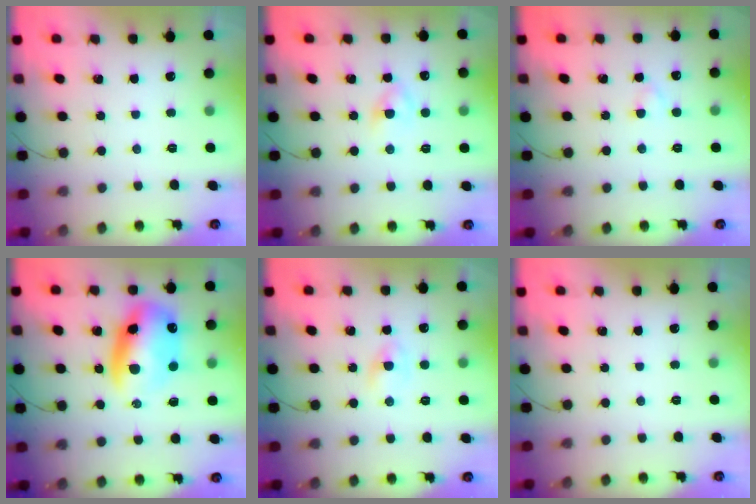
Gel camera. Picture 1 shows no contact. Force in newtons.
{"total": 2.8, "press": 2.6, "slide": 1.2}
{"total": 1.8, "press": 1.6, "slide": 0.9}
{"total": 13.6, "press": 13.1, "slide": 3.5}
{"total": 1.6, "press": 1.4, "slide": 0.8}
{"total": 0.0}